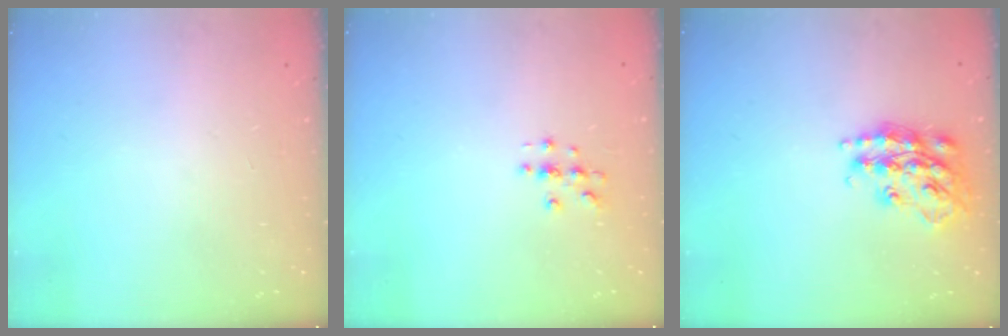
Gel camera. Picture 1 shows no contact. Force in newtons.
{"total": 2.7, "press": 2.7, "slide": 0.3}
{"total": 17.5, "press": 17.5, "slide": 1.0}